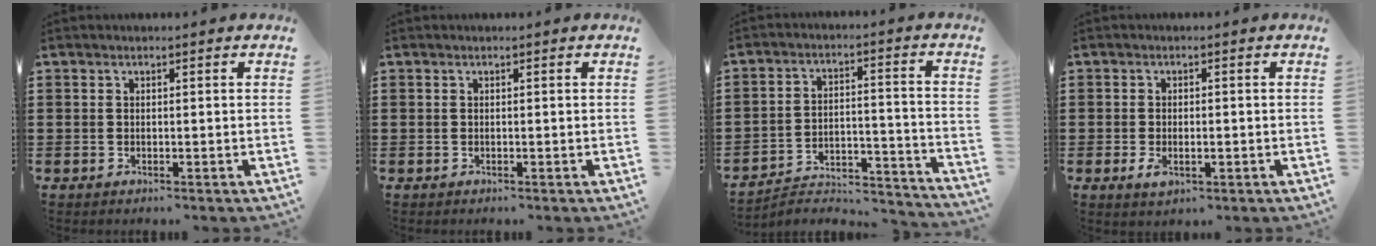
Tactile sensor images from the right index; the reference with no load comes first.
{"total": 0.0}
{"total": 4.1, "force": [-3.8, 1.1, 1.1], "torque": [-0.024, -0.001, -0.081]}
{"total": 2.1, "force": [-0.6, 1.0, 1.8], "torque": [-0.042, -0.003, -0.013]}